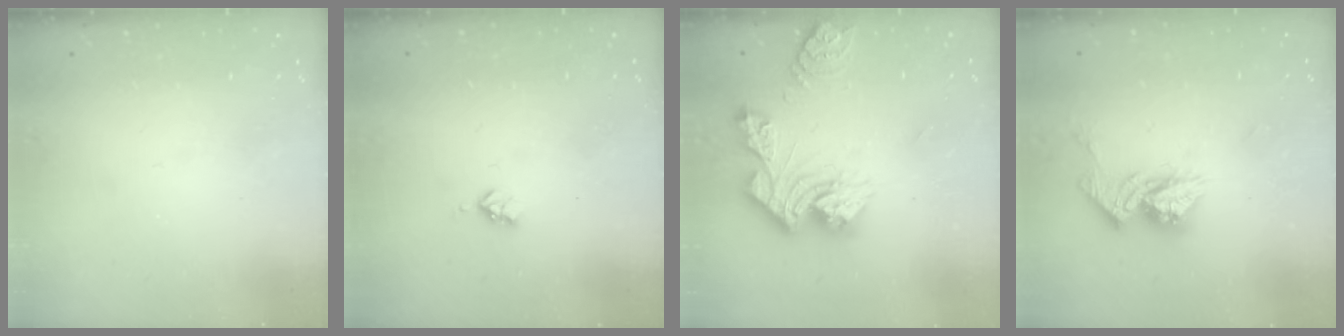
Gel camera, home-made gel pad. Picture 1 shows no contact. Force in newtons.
{"total": 2.9, "press": 2.9, "slide": 0.5}
{"total": 14.3, "press": 14.2, "slide": 1.5}
{"total": 11.5, "press": 11.4, "slide": 1.0}